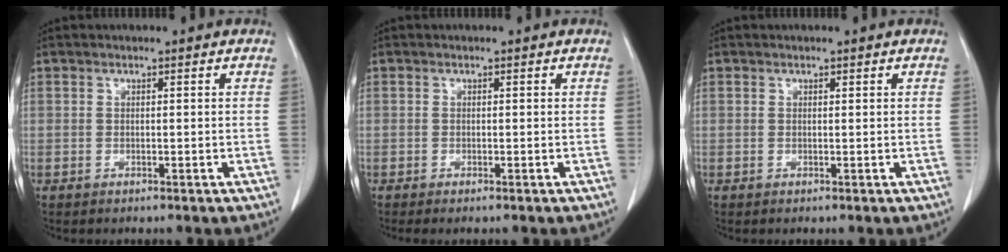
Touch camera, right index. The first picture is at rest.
{"total": 0.7, "force": [-0.4, 0.0, 0.5], "torque": [-0.010, -0.002, -0.009]}
{"total": 0.0}